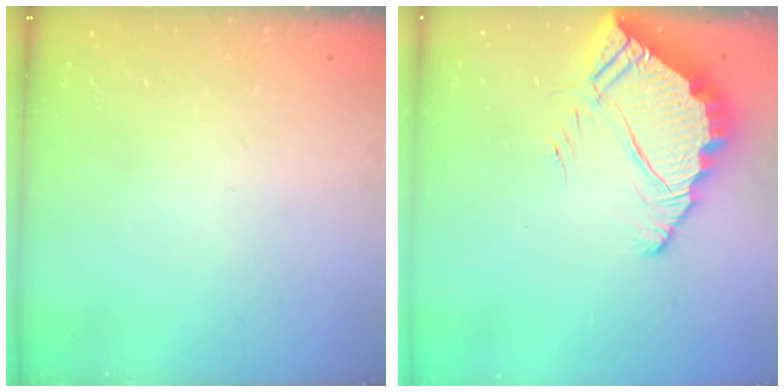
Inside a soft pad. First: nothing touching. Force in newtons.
{"total": 7.6, "press": 7.6, "slide": 0.8}